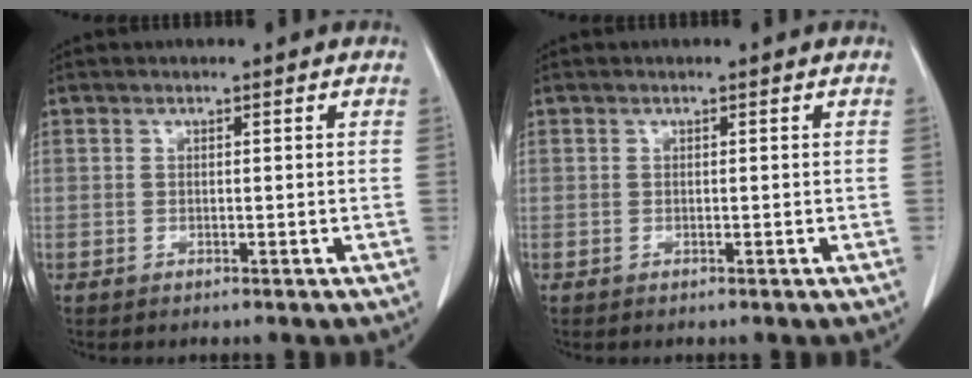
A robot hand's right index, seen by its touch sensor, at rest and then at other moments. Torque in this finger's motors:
{"motor_torque": [0.01, 0.00, 0.02, 0.00]}